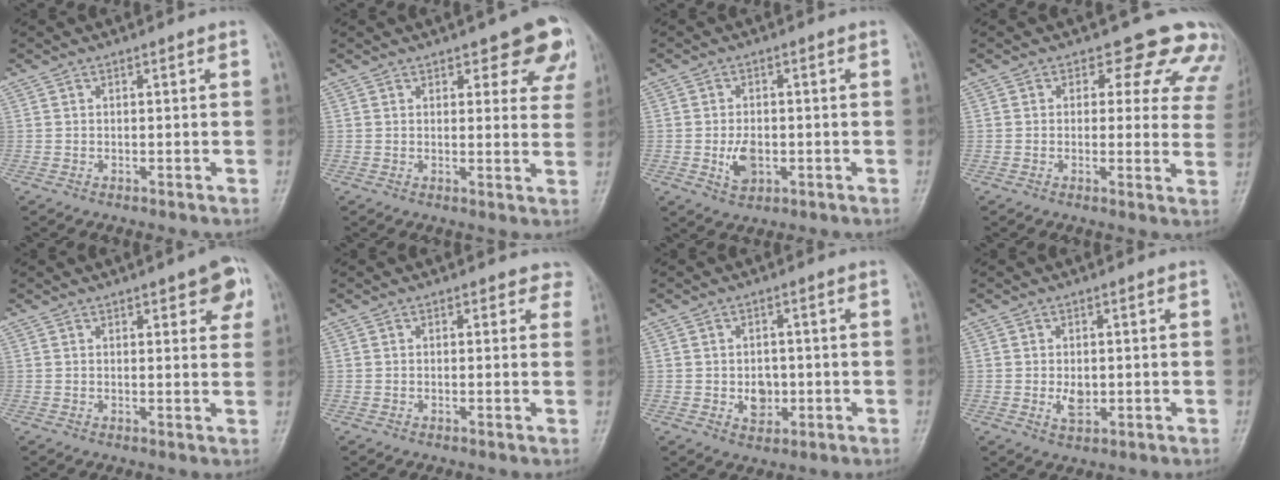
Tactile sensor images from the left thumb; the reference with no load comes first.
{"total": 9.2, "force": [5.4, 3.9, 6.3], "torque": [-0.031, -0.023, 0.060]}
{"total": 4.9, "force": [-1.0, 3.2, 3.5], "torque": [-0.053, -0.001, -0.014]}
{"total": 10.8, "force": [8.7, 5.5, 3.0], "torque": [0.024, -0.040, 0.066]}
{"total": 6.7, "force": [3.4, 2.5, 5.2], "torque": [-0.040, -0.010, 0.035]}
{"total": 2.7, "force": [2.1, 1.6, 0.3], "torque": [0.031, -0.007, 0.006]}
{"total": 4.2, "force": [-0.6, 3.3, 2.6], "torque": [-0.018, 0.002, -0.004]}
{"total": 3.1, "force": [-0.2, 2.0, 2.4], "torque": [-0.036, -0.006, 0.000]}